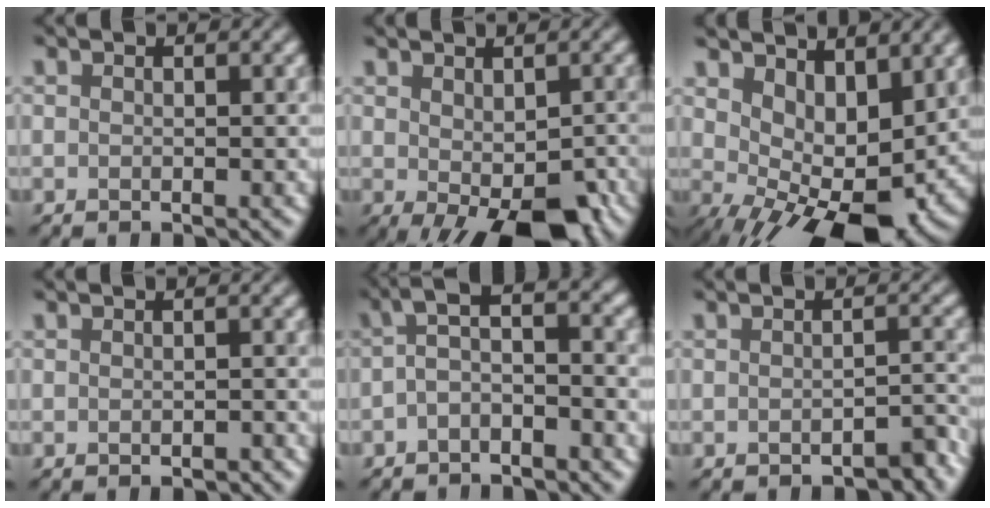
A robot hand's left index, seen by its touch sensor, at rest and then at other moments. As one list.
[{"total": 7.3, "force": [-2.8, 3.1, 6.0], "torque": [-0.097, -0.018, -0.027]}, {"total": 10.0, "force": [1.9, 4.9, 8.5], "torque": [-0.105, -0.010, 0.047]}, {"total": 0.8, "force": [-0.5, 0.1, 0.7], "torque": [-0.011, -0.002, -0.005]}, {"total": 3.4, "force": [-1.0, 1.1, 3.0], "torque": [-0.057, 0.013, -0.028]}, {"total": 2.0, "force": [-1.5, 0.5, 1.2], "torque": [-0.016, 0.006, -0.018]}]